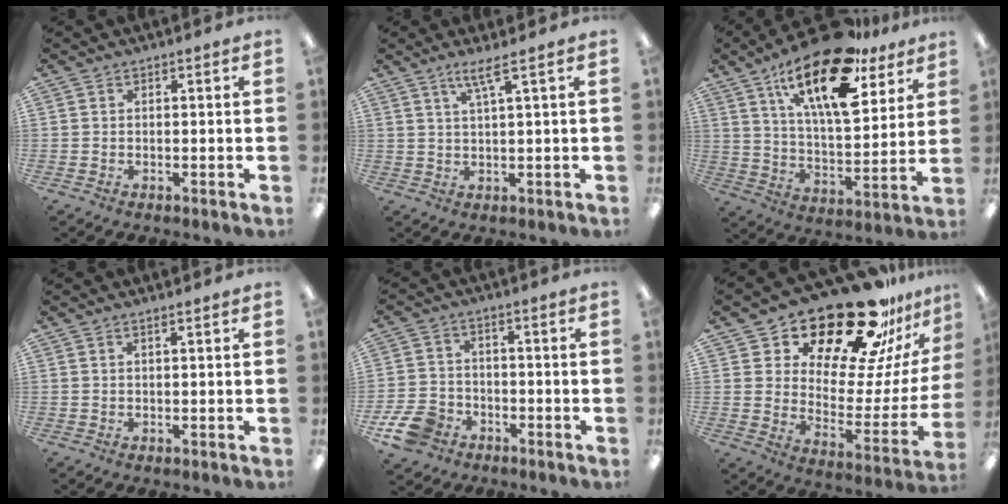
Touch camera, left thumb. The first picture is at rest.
{"total": 4.3, "force": [2.6, 0.1, 3.4], "torque": [-0.075, 0.000, 0.044]}
{"total": 23.2, "force": [14.4, 9.3, 15.7], "torque": [-0.252, -0.080, 0.241]}
{"total": 1.1, "force": [0.7, 0.1, 0.9], "torque": [-0.018, -0.001, 0.012]}
{"total": 8.7, "force": [-5.2, 6.0, 3.5], "torque": [-0.083, 0.034, -0.098]}
{"total": 25.6, "force": [21.5, 8.4, 11.0], "torque": [-0.158, -0.170, 0.369]}